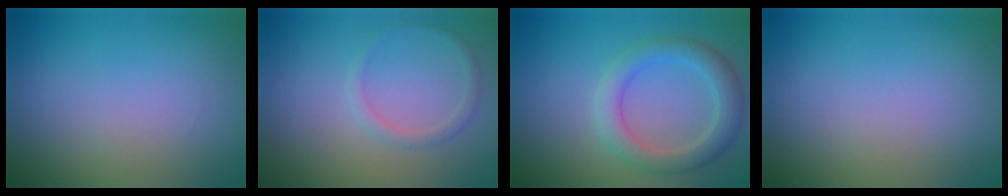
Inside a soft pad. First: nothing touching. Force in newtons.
{"total": 1.1, "press": 1.1, "slide": 0.1}
{"total": 3.8, "press": 3.8, "slide": 0.1}
{"total": 0.0}